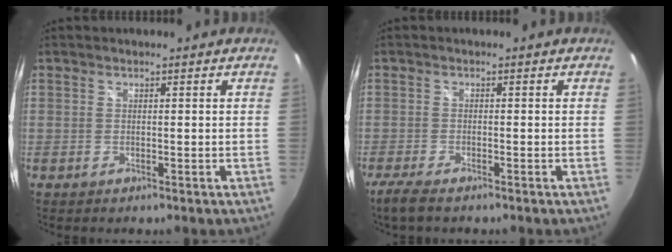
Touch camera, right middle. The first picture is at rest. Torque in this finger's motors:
{"motor_torque": [0.40, -0.46, 0.16, 0.04]}